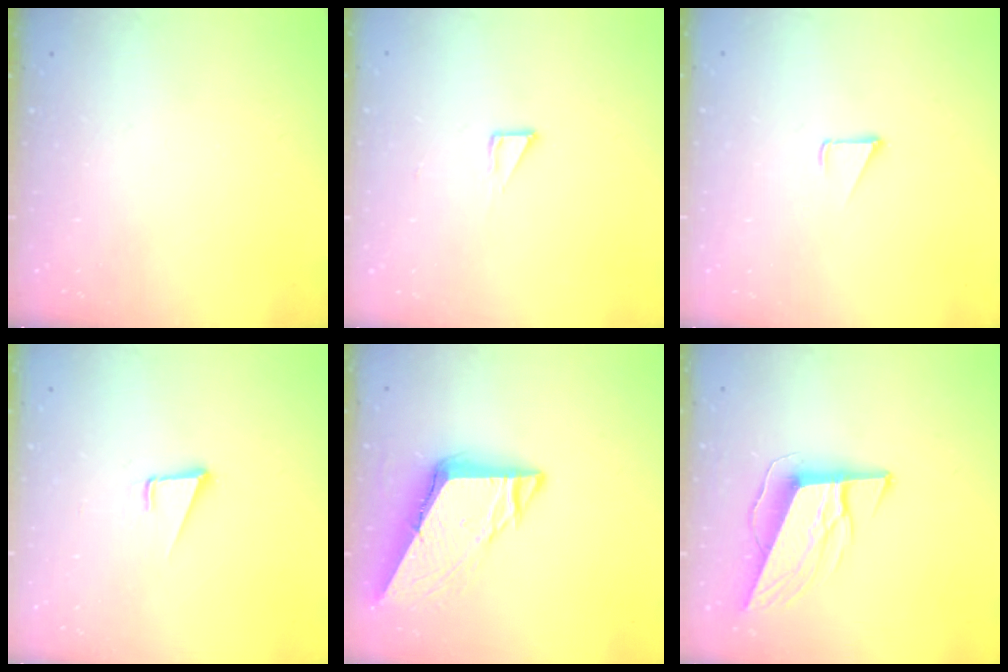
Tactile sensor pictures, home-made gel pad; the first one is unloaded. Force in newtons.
{"total": 2.6, "press": 2.6, "slide": 0.1}
{"total": 2.3, "press": 2.3, "slide": 0.2}
{"total": 3.6, "press": 2.8, "slide": 2.3}
{"total": 8.9, "press": 8.9, "slide": 1.0}
{"total": 13.0, "press": 12.6, "slide": 3.2}